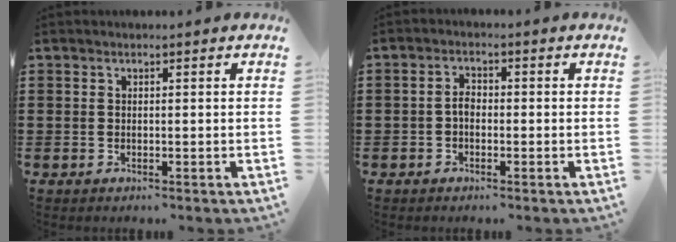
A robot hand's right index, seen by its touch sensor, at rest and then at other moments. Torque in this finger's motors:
{"motor_torque": [0.63, -0.55, 0.38, 0.09]}